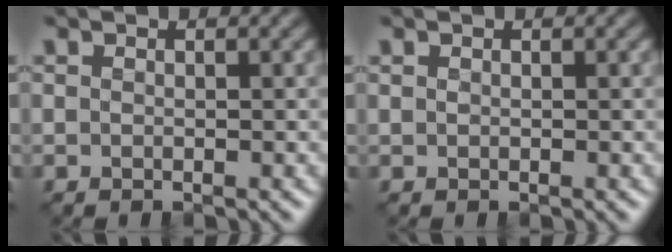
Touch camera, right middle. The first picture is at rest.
{"total": 0.0}